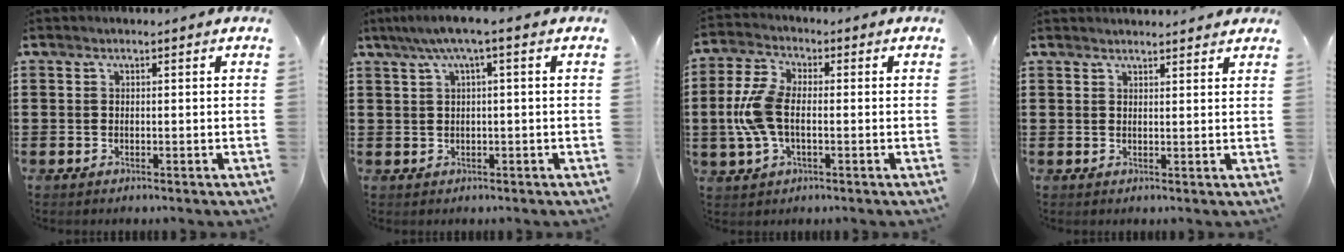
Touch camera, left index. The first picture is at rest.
{"total": 3.1, "force": [0.4, 0.2, 3.1], "torque": [-0.058, 0.001, 0.004]}
{"total": 8.3, "force": [-0.8, 4.3, 7.1], "torque": [-0.174, -0.003, -0.022]}
{"total": 1.7, "force": [1.7, 0.0, 0.3], "torque": [-0.009, -0.001, 0.034]}